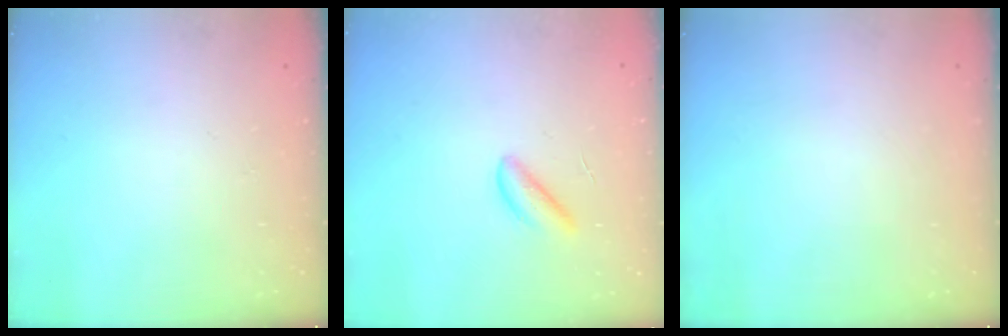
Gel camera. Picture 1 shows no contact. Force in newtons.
{"total": 2.8, "press": 2.7, "slide": 0.3}
{"total": 0.0}